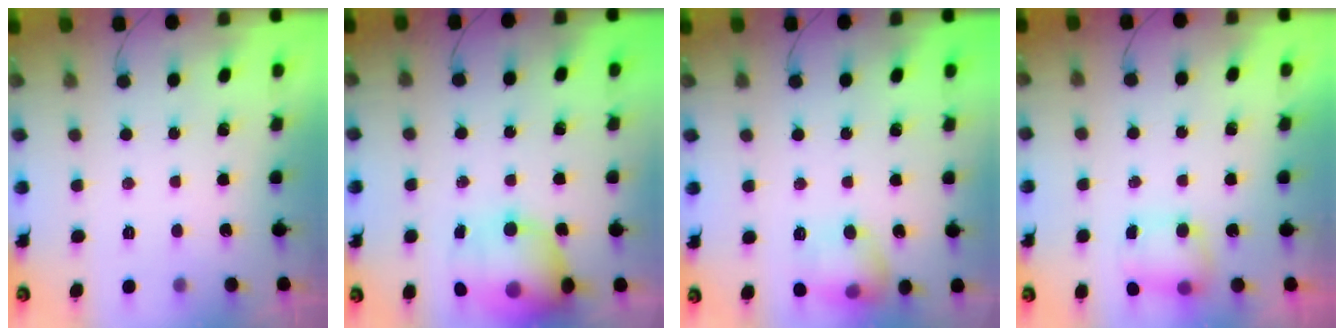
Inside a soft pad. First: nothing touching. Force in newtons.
{"total": 15.2, "press": 14.7, "slide": 3.8}
{"total": 11.9, "press": 11.9, "slide": 1.3}
{"total": 6.3, "press": 6.3, "slide": 0.7}